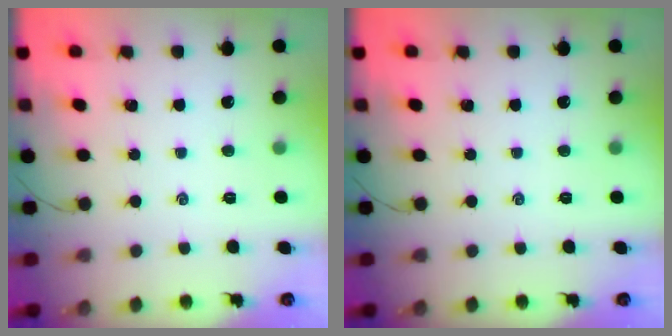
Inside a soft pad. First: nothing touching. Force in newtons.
{"total": 0.0}